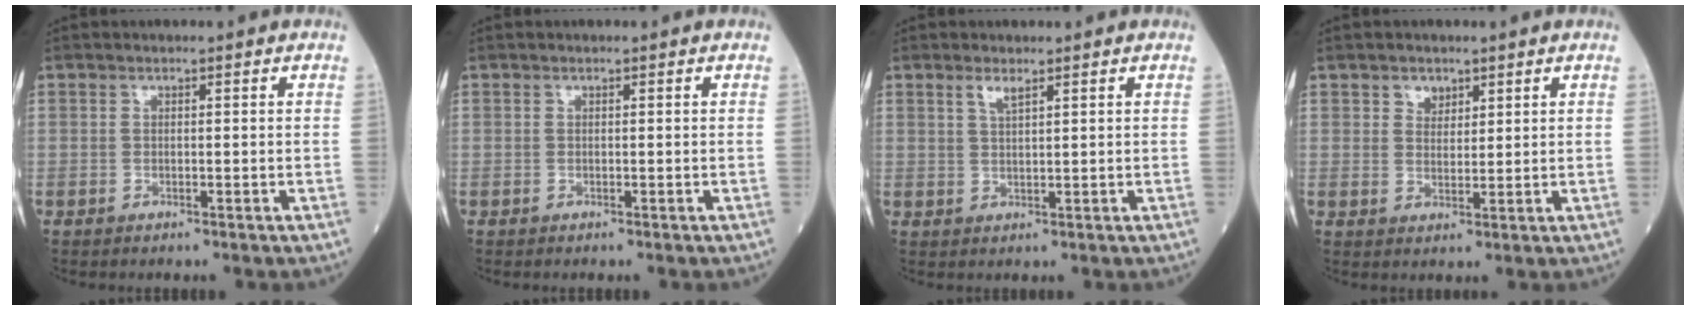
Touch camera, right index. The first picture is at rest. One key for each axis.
{"total": 0.0}
{"total": 1.9, "fx": 1.3, "fy": 0.2, "fz": 1.4, "tx": -0.031, "ty": -0.001, "tz": 0.027}
{"total": 2.5, "fx": 1.6, "fy": 1.7, "fz": 0.8, "tx": -0.012, "ty": -0.001, "tz": 0.027}